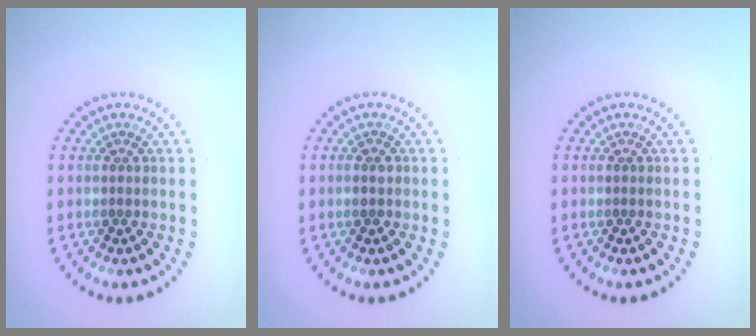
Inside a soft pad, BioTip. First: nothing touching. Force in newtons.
{"total": 1.0, "press": 1.0, "slide": 0.2}
{"total": 0.0}